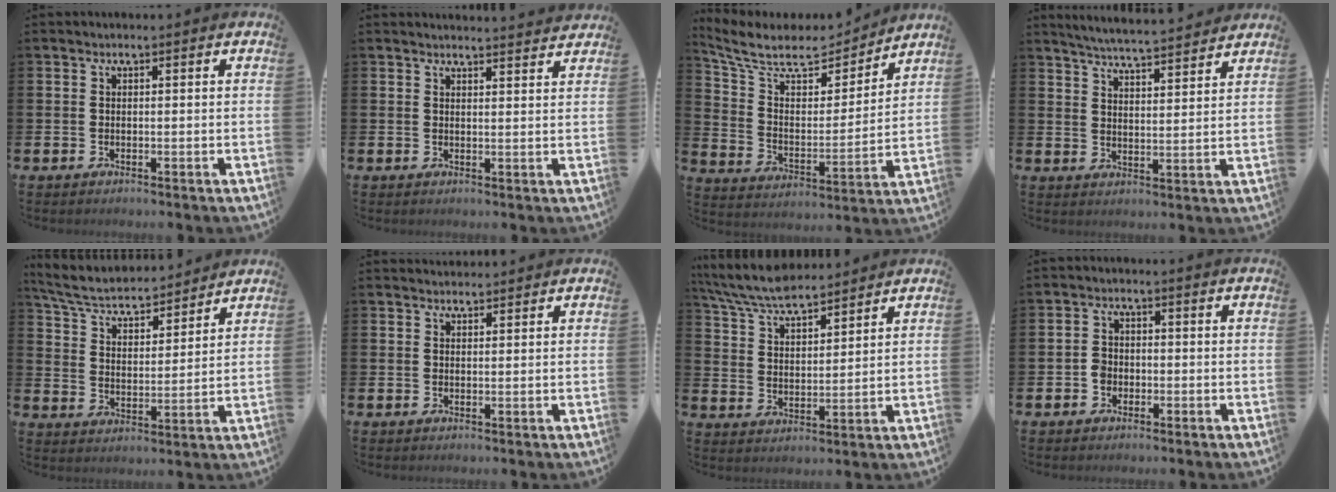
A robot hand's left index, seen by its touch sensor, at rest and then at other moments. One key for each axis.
{"total": 3.1, "fx": 3.1, "fy": -0.2, "fz": -0.1, "tx": 0.008, "ty": -0.025, "tz": 0.053}
{"total": 8.3, "fx": 6.9, "fy": 3.6, "fz": 2.8, "tx": -0.095, "ty": -0.044, "tz": 0.119}
{"total": 5.6, "fx": 5.5, "fy": -0.1, "fz": 0.9, "tx": -0.028, "ty": -0.039, "tz": 0.095}
{"total": 5.9, "fx": 5.4, "fy": 1.6, "fz": 1.9, "tx": -0.066, "ty": -0.042, "tz": 0.089}
{"total": 3.6, "fx": 3.5, "fy": 0.5, "fz": -0.3, "tx": 0.001, "ty": -0.018, "tz": 0.064}
{"total": 7.3, "fx": 6.9, "fy": 1.1, "fz": 2.2, "tx": -0.070, "ty": -0.031, "tz": 0.126}
{"total": 2.1, "fx": -0.8, "fy": 1.8, "fz": 0.7, "tx": -0.012, "ty": 0.005, "tz": -0.019}